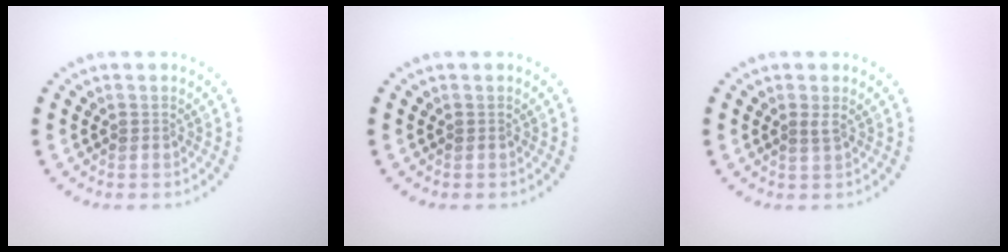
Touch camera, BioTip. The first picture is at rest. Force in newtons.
{"total": 0.0}
{"total": 0.9, "press": 0.6, "slide": 0.6}